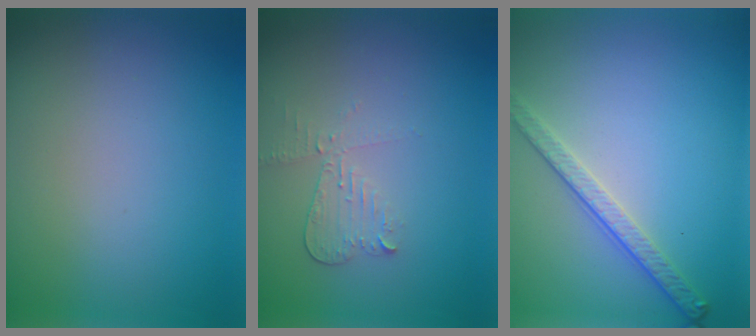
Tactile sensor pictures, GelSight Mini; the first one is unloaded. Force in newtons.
{"total": 2.1, "press": 2.1, "slide": 0.4}
{"total": 2.8, "press": 2.5, "slide": 1.2}